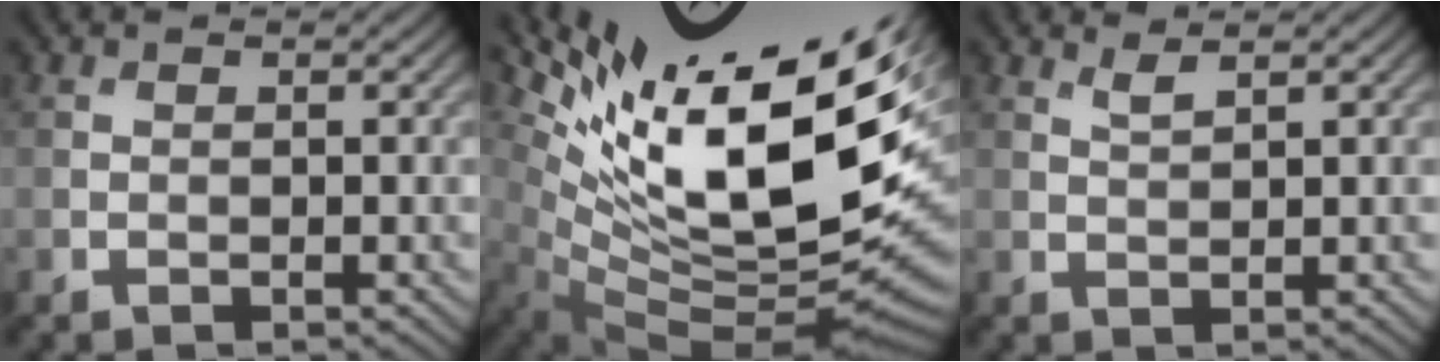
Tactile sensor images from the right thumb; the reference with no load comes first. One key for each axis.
{"total": 18.3, "fx": 6.9, "fy": 6.9, "fz": 15.5, "tx": -0.247, "ty": 0.015, "tz": 0.136}
{"total": 1.2, "fx": 1.0, "fy": 0.1, "fz": 0.7, "tx": -0.020, "ty": 0.003, "tz": 0.021}